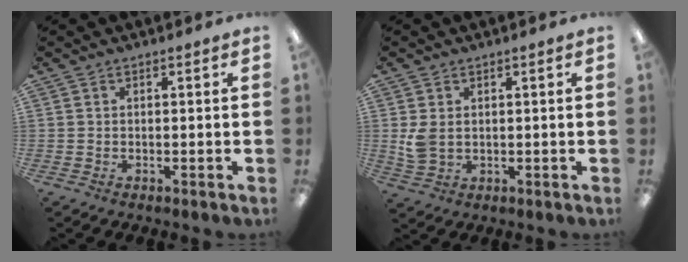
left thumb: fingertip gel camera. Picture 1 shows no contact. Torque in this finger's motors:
{"motor_torque": [-0.05, 0.07, 0.35, -0.58, 0.04]}